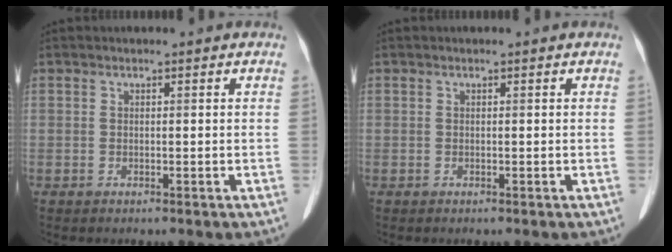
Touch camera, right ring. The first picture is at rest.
{"total": 0.0}